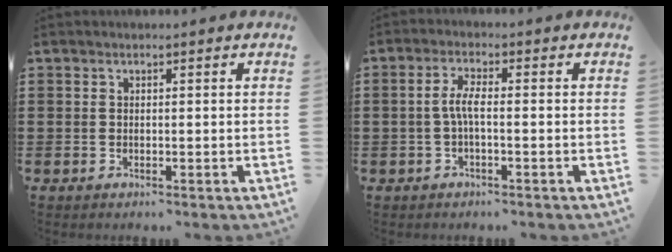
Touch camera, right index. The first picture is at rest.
{"total": 3.5, "force": [-0.7, 0.8, 3.3], "torque": [-0.076, 0.000, -0.020]}